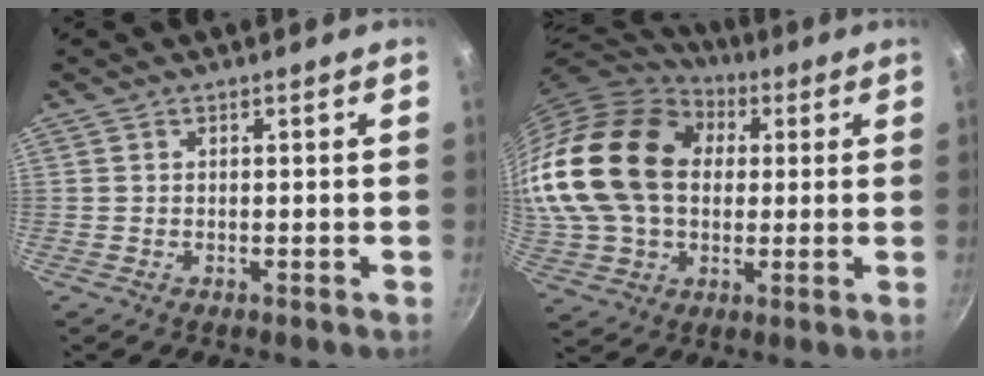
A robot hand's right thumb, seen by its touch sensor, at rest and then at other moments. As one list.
[{"total": 28.1, "force": [5.3, 19.9, 19.2], "torque": [-0.391, 0.031, 0.094]}]